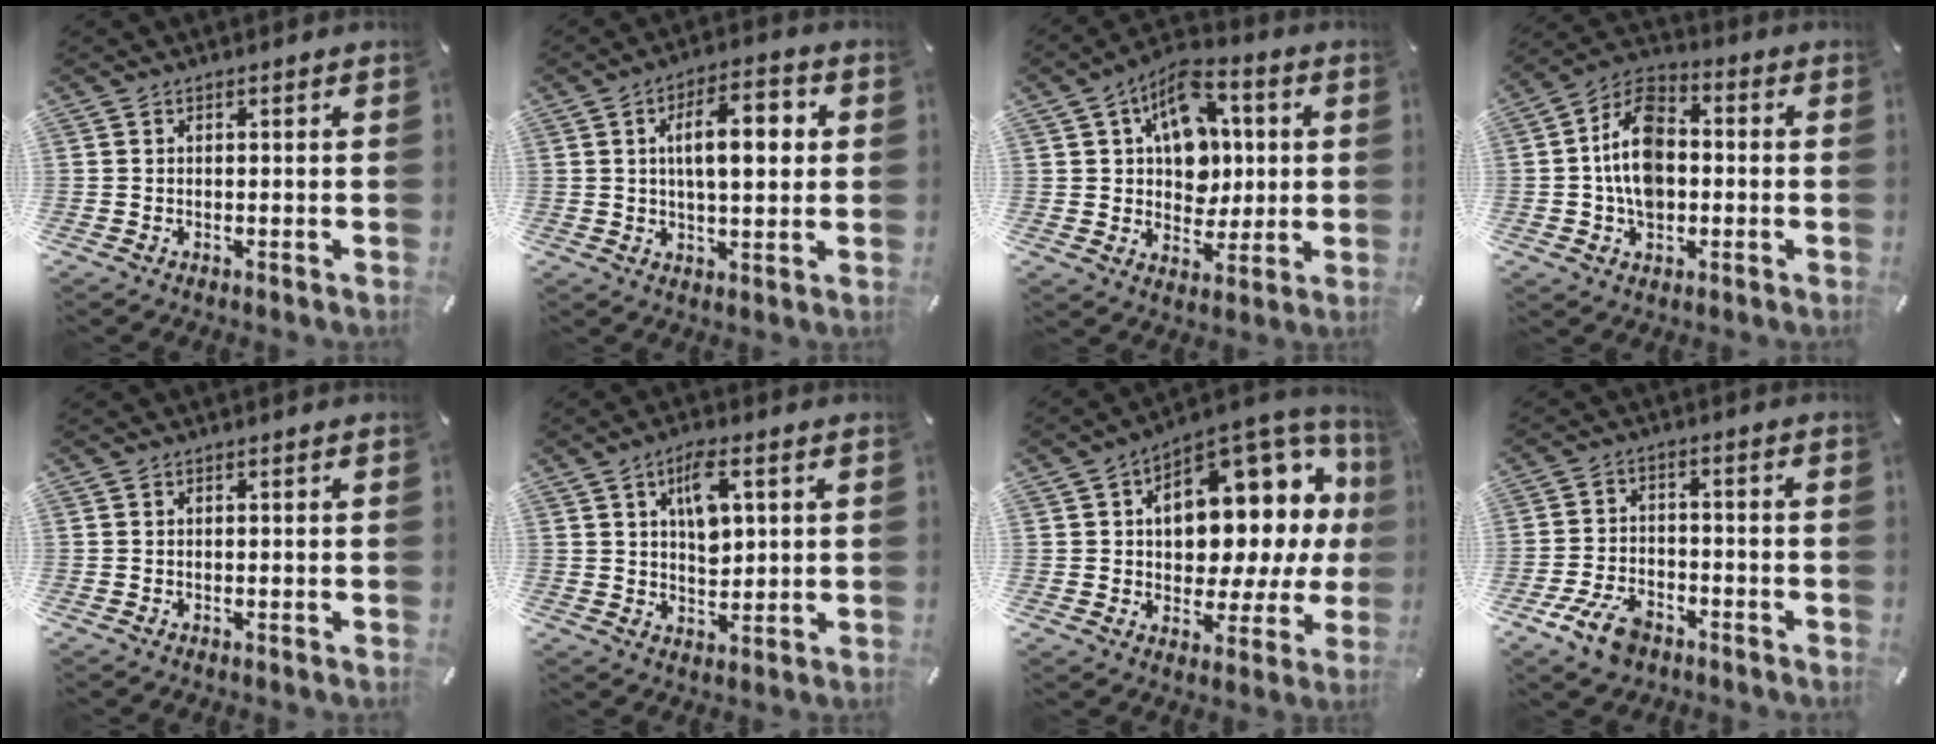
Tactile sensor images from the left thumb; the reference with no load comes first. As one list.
[{"total": 10.1, "force": [1.7, 4.6, 8.8], "torque": [-0.137, 0.003, 0.022]}, {"total": 13.3, "force": [4.0, 10.1, 7.7], "torque": [-0.117, -0.011, 0.079]}, {"total": 12.2, "force": [-1.0, 8.8, 8.4], "torque": [-0.177, 0.019, -0.017]}, {"total": 0.0}, {"total": 7.9, "force": [3.0, 4.2, 6.0], "torque": [-0.094, -0.003, 0.047]}, {"total": 15.3, "force": [5.2, 9.7, 10.6], "torque": [-0.123, -0.071, 0.081]}, {"total": 8.3, "force": [-5.0, 4.8, 4.6], "torque": [-0.105, 0.018, -0.094]}]